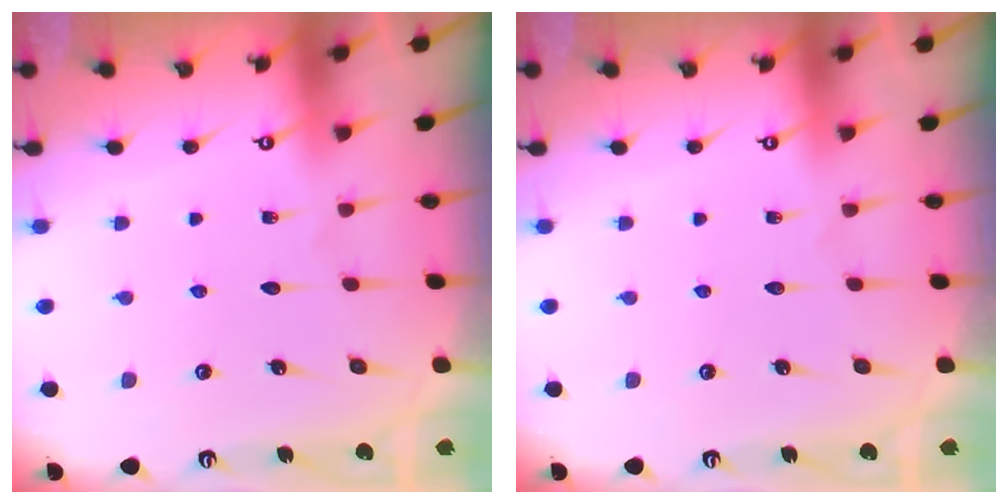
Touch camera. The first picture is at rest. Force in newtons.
{"total": 0.0}